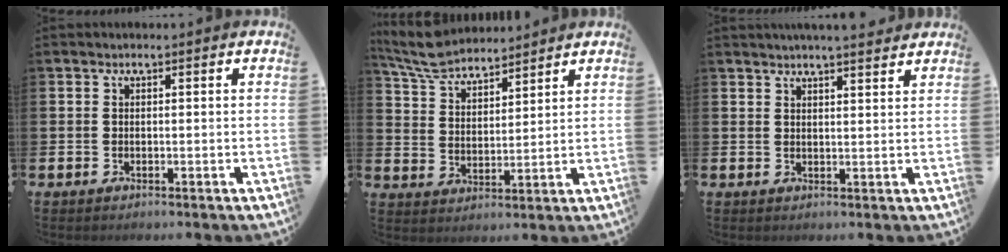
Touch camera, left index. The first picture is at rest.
{"total": 6.8, "force": [6.5, 1.7, 1.5], "torque": [-0.059, -0.024, 0.120]}
{"total": 3.3, "force": [3.3, -0.3, 0.5], "torque": [-0.015, -0.014, 0.060]}